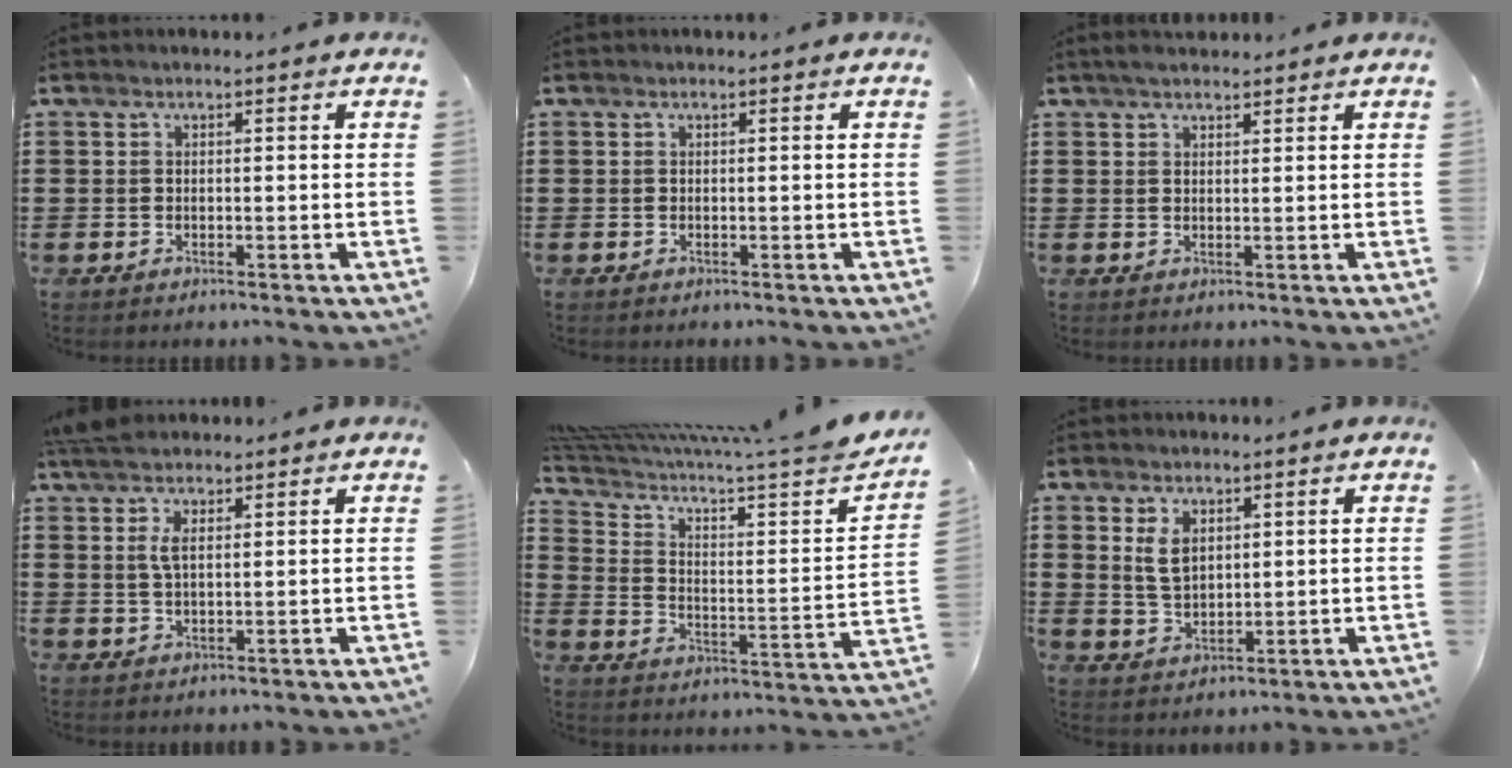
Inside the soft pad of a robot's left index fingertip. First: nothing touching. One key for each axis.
{"total": 0.0}
{"total": 1.8, "fx": 1.7, "fy": 0.5, "fz": 0.6, "tx": -0.013, "ty": 0.006, "tz": 0.031}
{"total": 5.0, "fx": 2.8, "fy": 1.8, "fz": 3.8, "tx": -0.082, "ty": 0.004, "tz": 0.049}
{"total": 5.8, "fx": 4.6, "fy": -0.4, "fz": 3.6, "tx": -0.081, "ty": -0.058, "tz": 0.068}
{"total": 4.7, "fx": 2.0, "fy": 2.9, "fz": 3.1, "tx": -0.063, "ty": 0.006, "tz": 0.034}